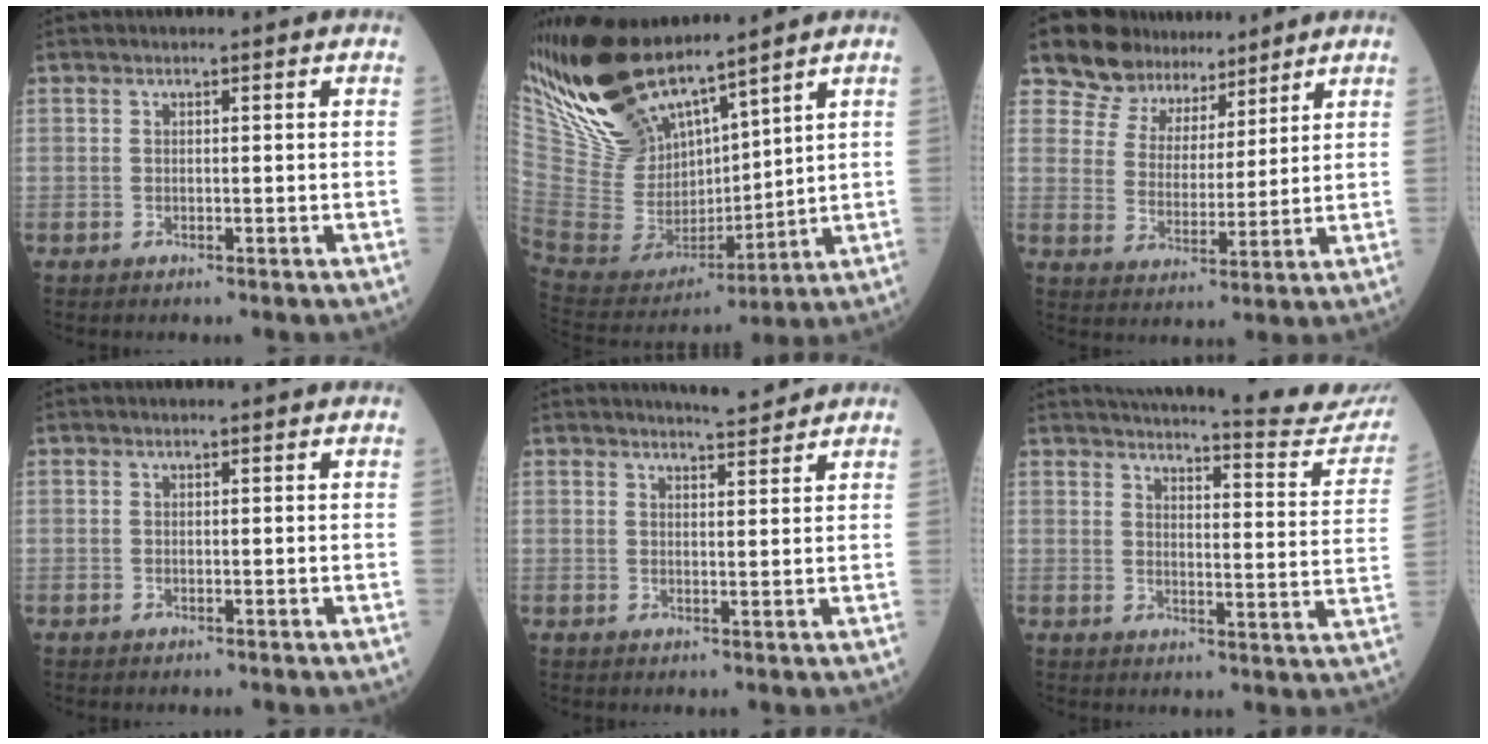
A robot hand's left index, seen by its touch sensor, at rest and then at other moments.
{"total": 16.0, "force": [13.6, 3.9, 7.5], "torque": [-0.164, 0.002, 0.283]}
{"total": 8.4, "force": [7.2, 4.4, 0.4], "torque": [-0.013, 0.007, 0.130]}
{"total": 0.0}
{"total": 3.7, "force": [3.6, 0.1, 0.7], "torque": [-0.016, -0.003, 0.054]}
{"total": 21.1, "force": [20.0, 1.6, 6.6], "torque": [-0.083, -0.073, 0.229]}